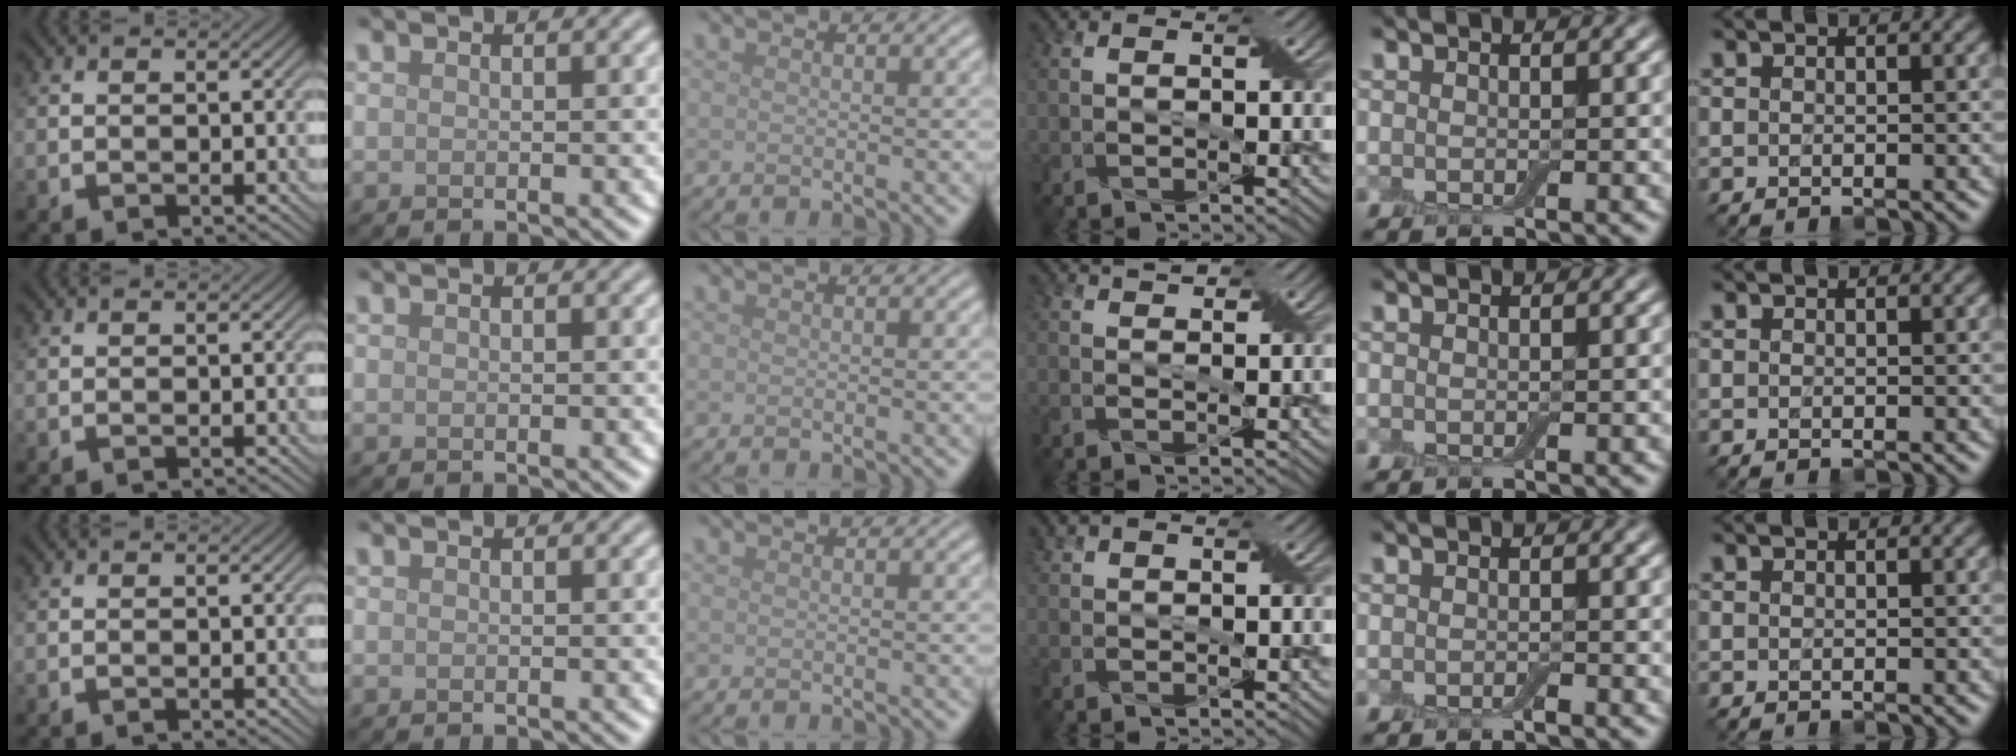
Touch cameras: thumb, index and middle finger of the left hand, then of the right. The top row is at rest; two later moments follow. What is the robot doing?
{"motion": "pour", "object": "cup"}